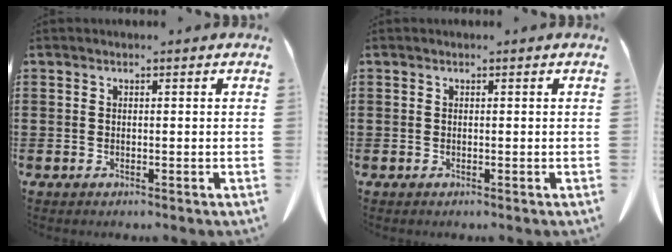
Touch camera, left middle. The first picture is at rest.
{"total": 0.0}